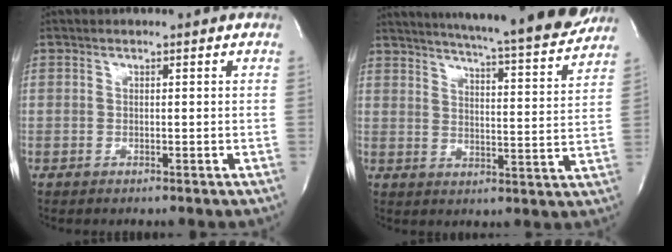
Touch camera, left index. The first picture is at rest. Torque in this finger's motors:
{"motor_torque": [0.34, -0.30, 0.67, 0.15]}